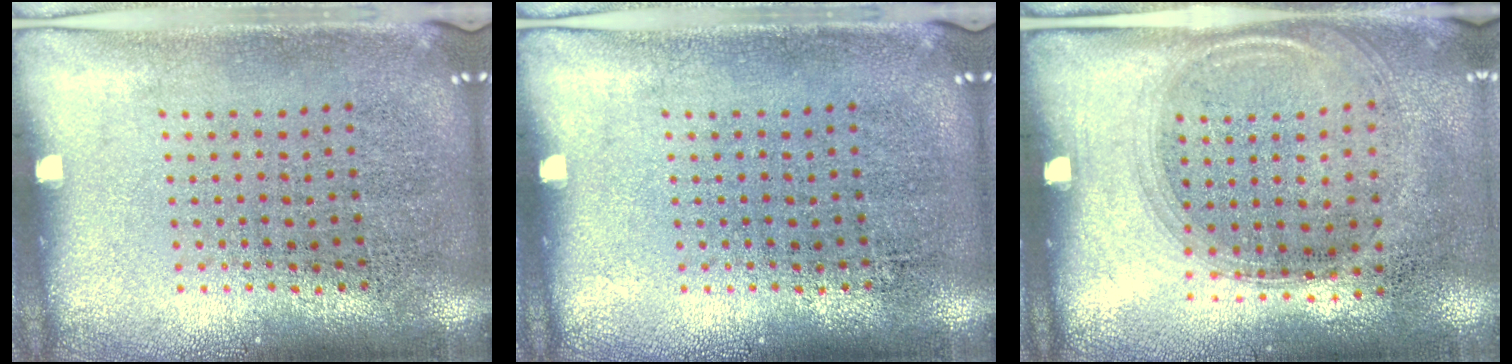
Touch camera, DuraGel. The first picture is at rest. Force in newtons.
{"total": 0.0}
{"total": 1.4, "press": 1.2, "slide": 0.7}